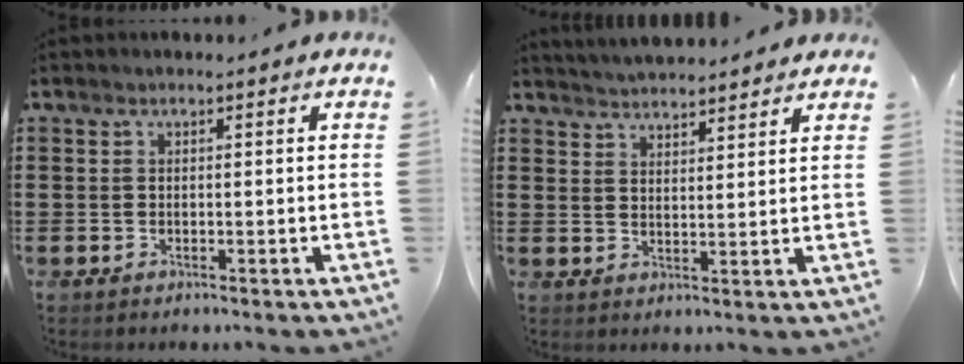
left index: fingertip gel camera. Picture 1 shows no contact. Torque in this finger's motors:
{"motor_torque": [2.14, 0.00, 0.66, 0.13]}